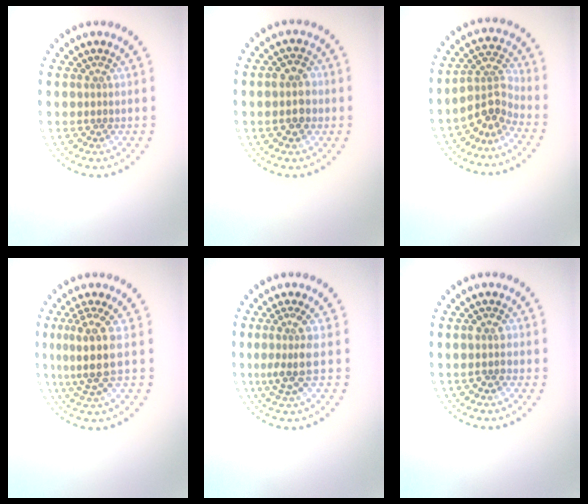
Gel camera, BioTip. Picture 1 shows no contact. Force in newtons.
{"total": 2.8, "press": 2.8, "slide": 0.4}
{"total": 3.3, "press": 2.4, "slide": 2.3}
{"total": 3.8, "press": 3.0, "slide": 2.4}
{"total": 2.6, "press": 2.0, "slide": 1.8}
{"total": 1.4, "press": 1.4, "slide": 0.5}